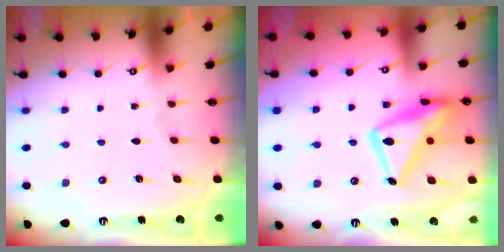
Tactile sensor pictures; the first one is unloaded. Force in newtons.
{"total": 18.6, "press": 18.5, "slide": 1.3}